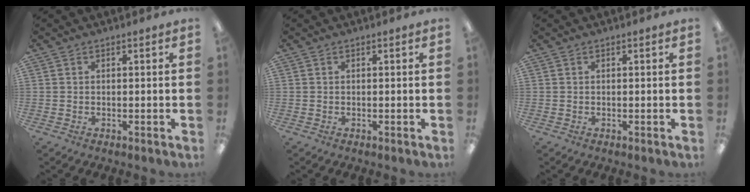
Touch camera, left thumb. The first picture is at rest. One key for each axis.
{"total": 0.0}
{"total": 0.0}